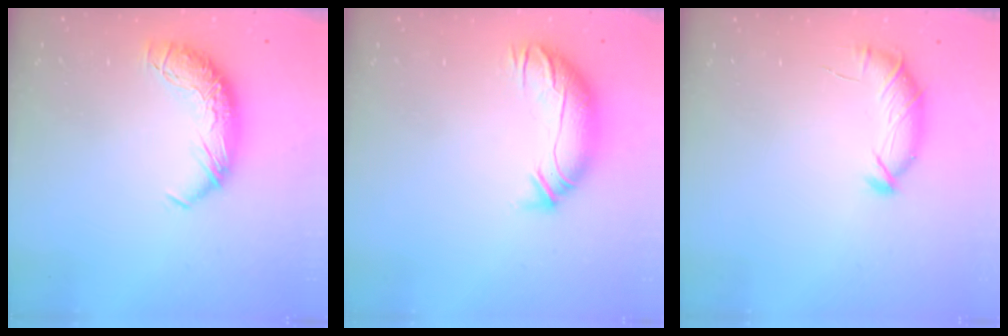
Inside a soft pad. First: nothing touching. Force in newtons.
{"total": 3.3, "press": 2.5, "slide": 2.1}
{"total": 5.4, "press": 5.3, "slide": 1.2}